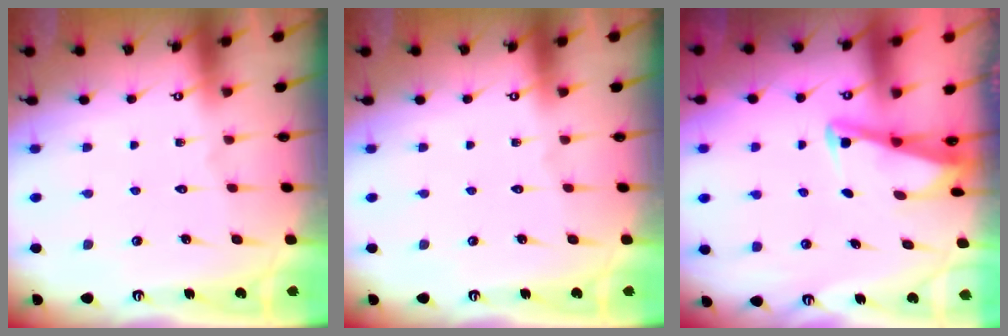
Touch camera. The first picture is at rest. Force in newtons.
{"total": 0.0}
{"total": 2.8, "press": 2.8, "slide": 0.3}